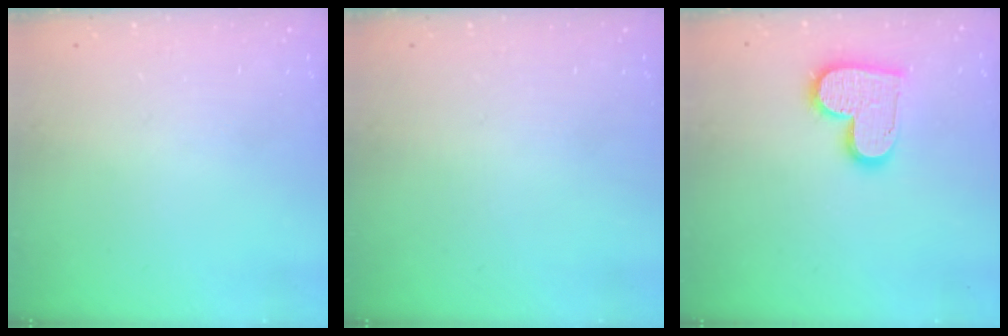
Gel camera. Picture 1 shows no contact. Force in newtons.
{"total": 0.0}
{"total": 13.8, "press": 13.7, "slide": 1.1}